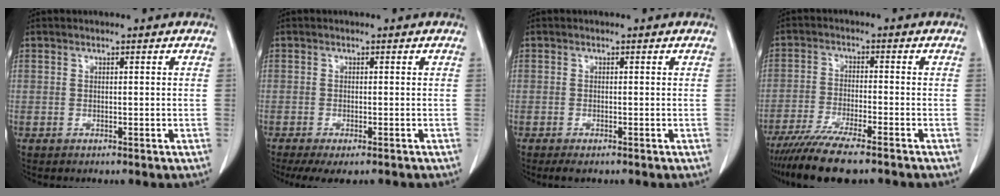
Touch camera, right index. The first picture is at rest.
{"total": 7.2, "force": [-5.9, 1.6, 3.8], "torque": [-0.045, -0.012, -0.089]}
{"total": 1.7, "force": [-1.2, 0.4, 1.1], "torque": [-0.016, -0.004, -0.016]}
{"total": 11.0, "force": [-8.8, 0.9, 6.5], "torque": [-0.104, -0.027, -0.144]}